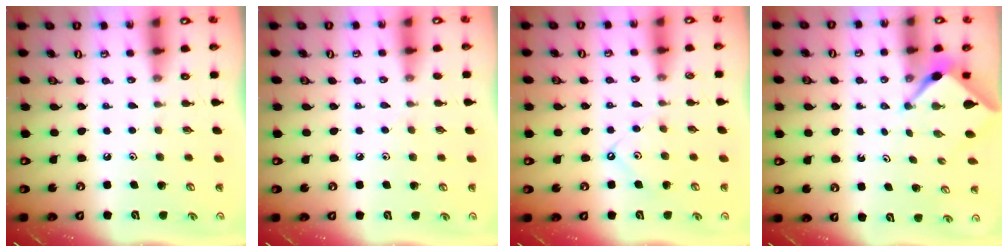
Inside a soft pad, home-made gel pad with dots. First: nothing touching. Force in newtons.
{"total": 2.9, "press": 2.8, "slide": 0.4}
{"total": 5.4, "press": 5.3, "slide": 0.4}
{"total": 2.2, "press": 2.2, "slide": 0.3}